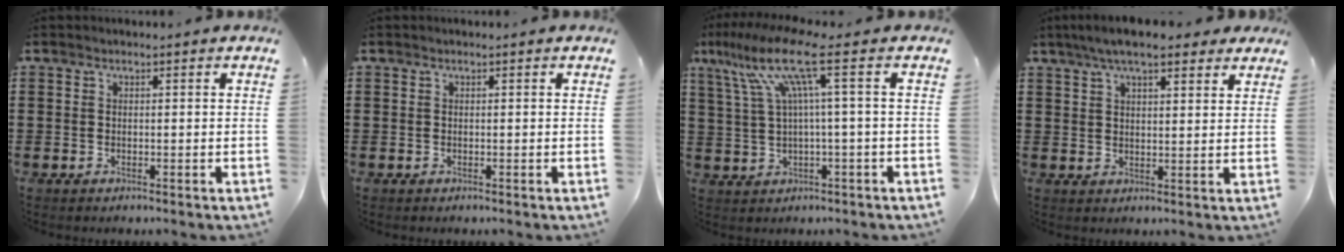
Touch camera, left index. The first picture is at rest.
{"total": 0.0}
{"total": 10.4, "force": [3.2, 0.4, 9.9], "torque": [-0.216, -0.013, 0.044]}
{"total": 6.7, "force": [5.2, 1.6, 4.0], "torque": [-0.090, 0.002, 0.094]}